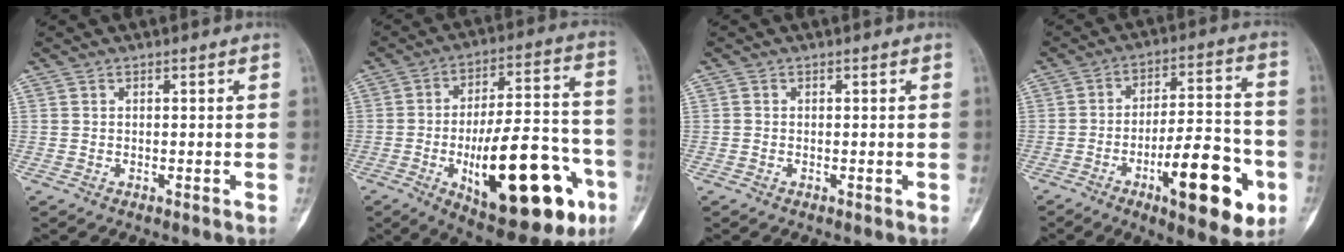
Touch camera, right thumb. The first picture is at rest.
{"total": 27.3, "force": [-9.5, 10.6, 23.3], "torque": [-0.315, 0.033, -0.122]}
{"total": 0.0}
{"total": 18.6, "force": [-7.1, 6.3, 16.0], "torque": [-0.212, 0.030, -0.099]}